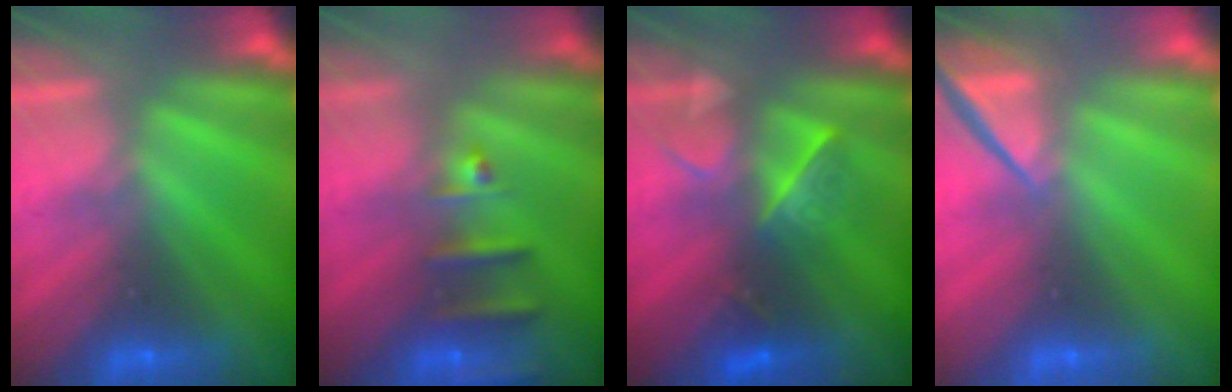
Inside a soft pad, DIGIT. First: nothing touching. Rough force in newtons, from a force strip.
{"total": 2.4}
{"total": 2.6}
{"total": 4.6}